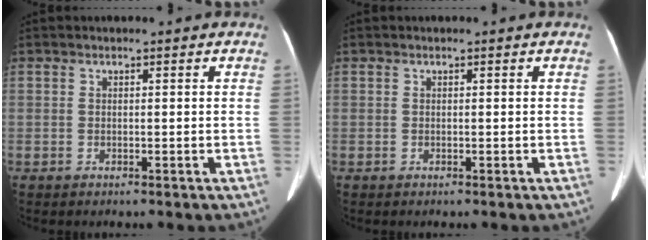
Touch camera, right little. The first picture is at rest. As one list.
[{"total": 0.0}]